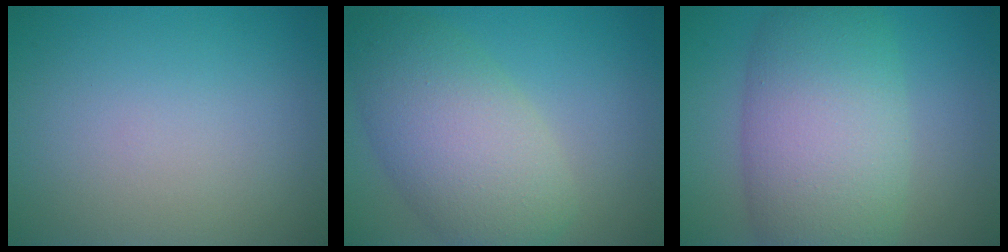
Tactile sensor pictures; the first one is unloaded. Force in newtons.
{"total": 7.8, "press": 7.8, "slide": 0.3}
{"total": 10.0, "press": 10.0, "slide": 0.3}